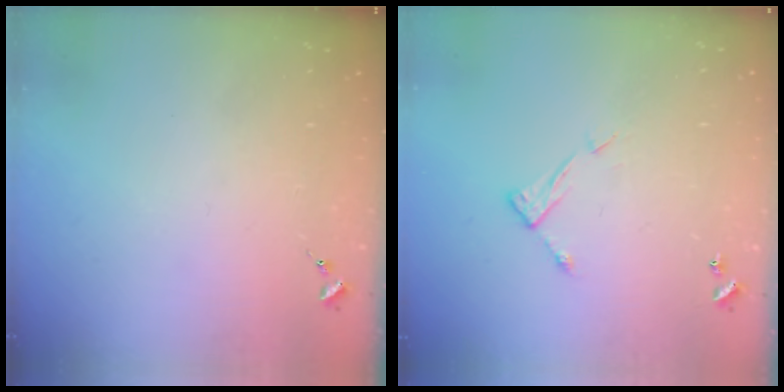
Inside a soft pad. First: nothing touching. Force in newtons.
{"total": 6.4, "press": 6.4, "slide": 0.3}